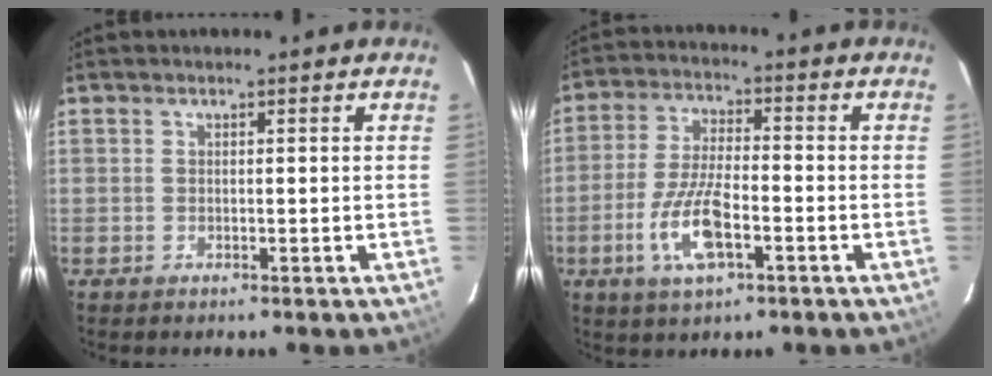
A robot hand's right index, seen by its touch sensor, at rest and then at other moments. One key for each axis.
{"total": 10.3, "fx": -4.2, "fy": 3.4, "fz": 8.8, "tx": -0.185, "ty": -0.007, "tz": -0.078}